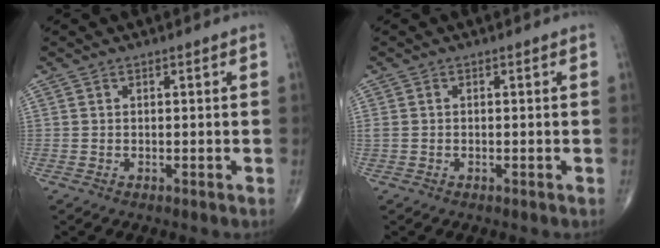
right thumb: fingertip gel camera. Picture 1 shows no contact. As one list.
[{"total": 1.1, "force": [0.1, 0.7, 0.9], "torque": [-0.031, 0.008, 0.006]}]